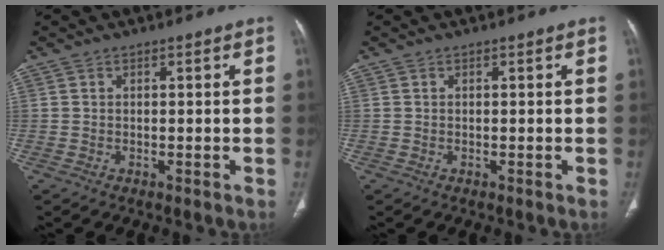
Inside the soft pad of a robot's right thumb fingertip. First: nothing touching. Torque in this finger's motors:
{"motor_torque": [0.01, 0.01, -0.23, -0.03, 0.01]}